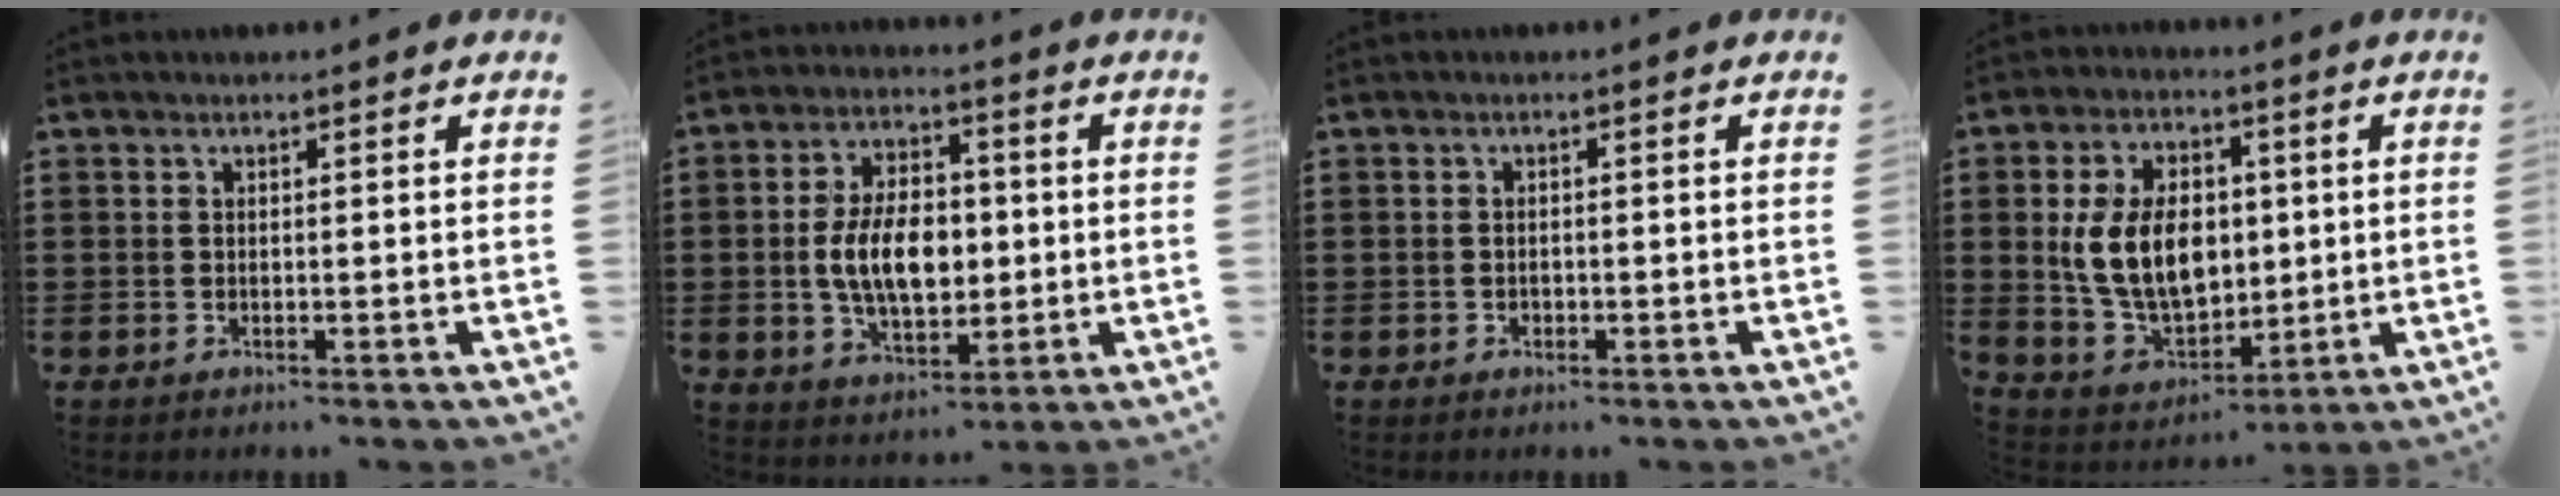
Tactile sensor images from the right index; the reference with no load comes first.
{"total": 9.5, "force": [-0.4, 5.8, 7.5], "torque": [-0.152, 0.003, -0.013]}
{"total": 0.6, "force": [-0.4, 0.4, 0.3], "torque": [-0.008, -0.002, -0.007]}
{"total": 12.1, "force": [1.2, 8.3, 8.7], "torque": [-0.200, 0.013, 0.021]}